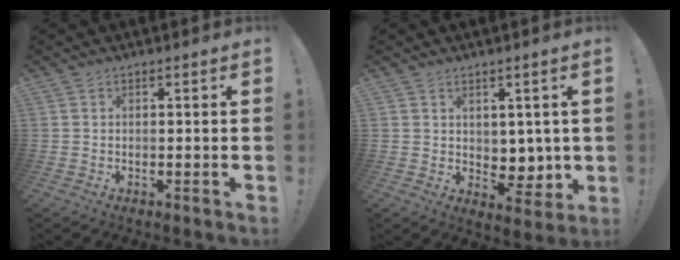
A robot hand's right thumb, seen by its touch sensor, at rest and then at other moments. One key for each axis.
{"total": 6.8, "fx": 2.3, "fy": 5.7, "fz": 2.8, "tx": -0.024, "ty": -0.023, "tz": 0.052}